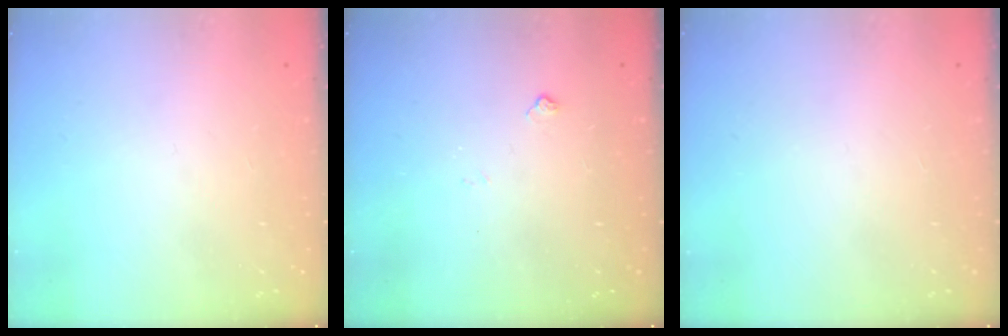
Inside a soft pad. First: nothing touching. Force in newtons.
{"total": 2.5, "press": 2.4, "slide": 0.4}
{"total": 0.0}